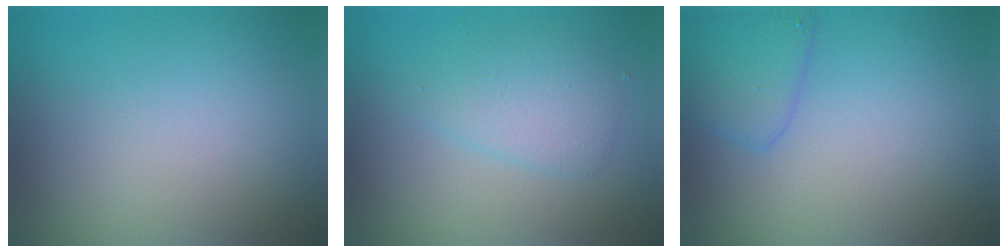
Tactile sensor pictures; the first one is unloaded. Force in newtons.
{"total": 2.7, "press": 2.7, "slide": 0.0}
{"total": 2.5, "press": 2.5, "slide": 0.2}